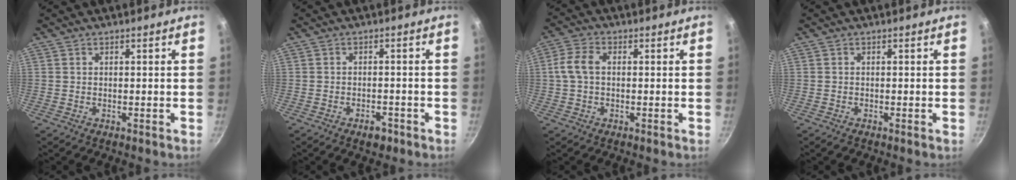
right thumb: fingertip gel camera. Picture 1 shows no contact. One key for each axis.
{"total": 2.5, "fx": -1.7, "fy": 1.3, "fz": 1.3, "tx": -0.015, "ty": 0.008, "tz": -0.024}
{"total": 5.2, "fx": 0.3, "fy": 3.3, "fz": 4.0, "tx": -0.091, "ty": 0.016, "tz": 0.001}
{"total": 0.8, "fx": -0.4, "fy": 0.2, "fz": 0.6, "tx": -0.011, "ty": -0.003, "tz": -0.010}